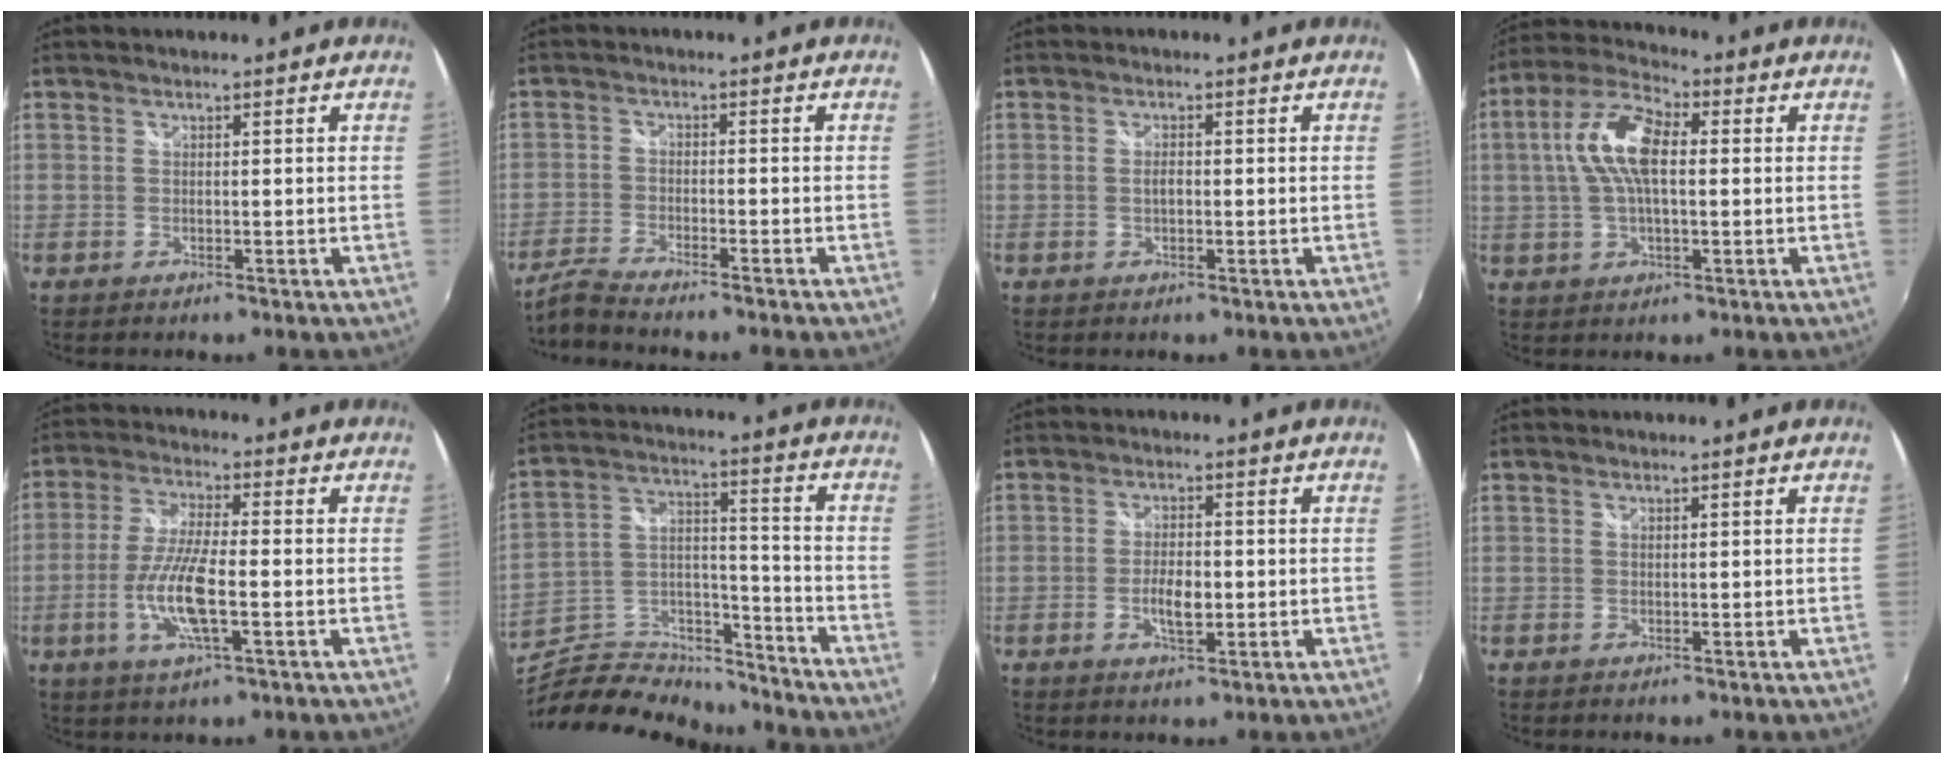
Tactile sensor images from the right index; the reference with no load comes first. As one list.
[{"total": 5.8, "force": [-5.3, 0.1, 2.3], "torque": [-0.069, -0.014, -0.100]}, {"total": 1.7, "force": [-0.1, 0.9, 1.5], "torque": [-0.028, 0.001, -0.004]}, {"total": 11.0, "force": [1.3, 4.8, 9.8], "torque": [-0.200, 0.021, 0.019]}, {"total": 10.4, "force": [-2.6, 2.4, 9.8], "torque": [-0.200, -0.007, -0.054]}, {"total": 22.0, "force": [-19.0, 7.5, 8.3], "torque": [-0.168, 0.028, -0.306]}, {"total": 4.8, "force": [-1.0, 2.1, 4.2], "torque": [-0.082, -0.001, -0.018]}, {"total": 0.0}]